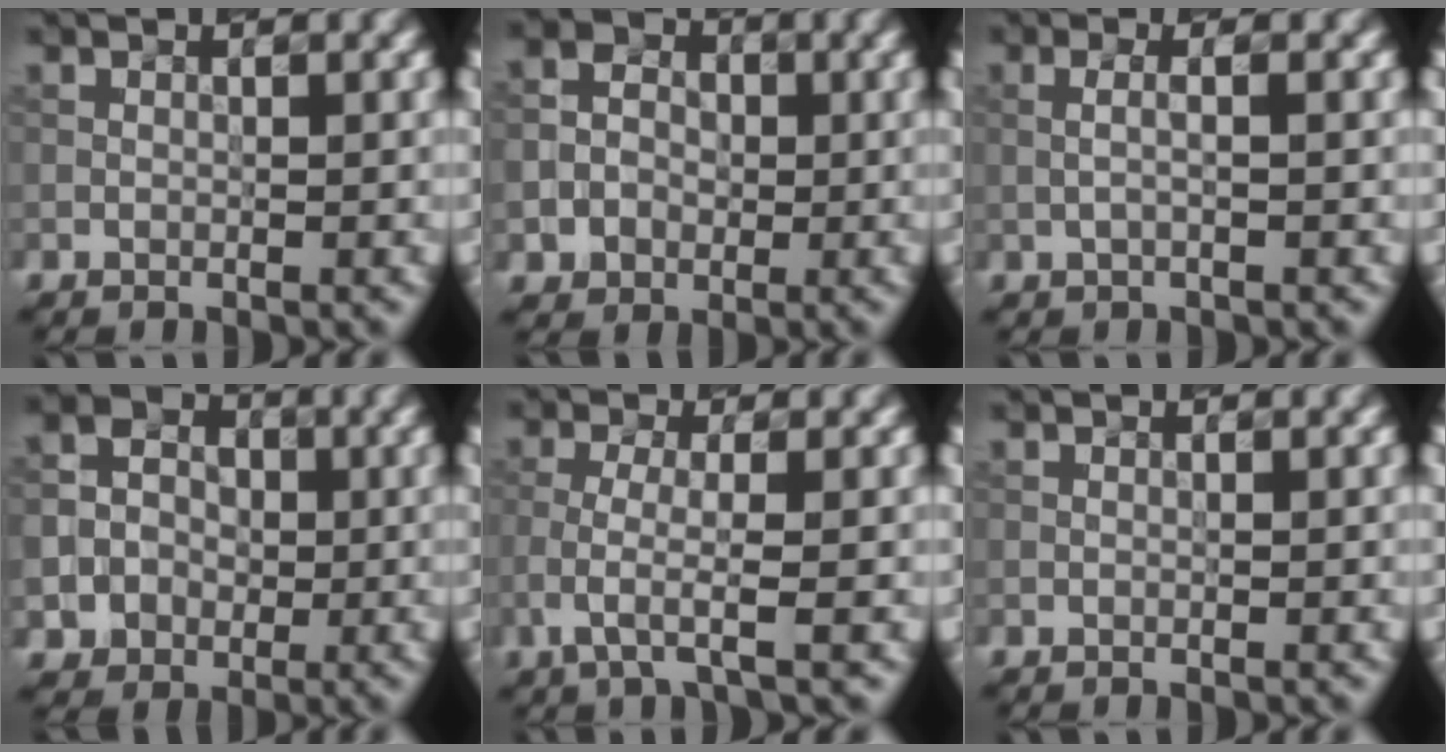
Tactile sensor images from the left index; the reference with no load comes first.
{"total": 2.9, "force": [-0.4, 2.8, 0.8], "torque": [-0.014, 0.008, -0.004]}
{"total": 1.1, "force": [0.1, 0.1, 1.1], "torque": [-0.024, 0.003, 0.005]}
{"total": 5.0, "force": [-1.0, 4.8, 1.3], "torque": [-0.019, 0.008, -0.019]}
{"total": 2.6, "force": [-1.3, 0.3, 2.3], "torque": [-0.059, 0.003, -0.020]}
{"total": 0.0}